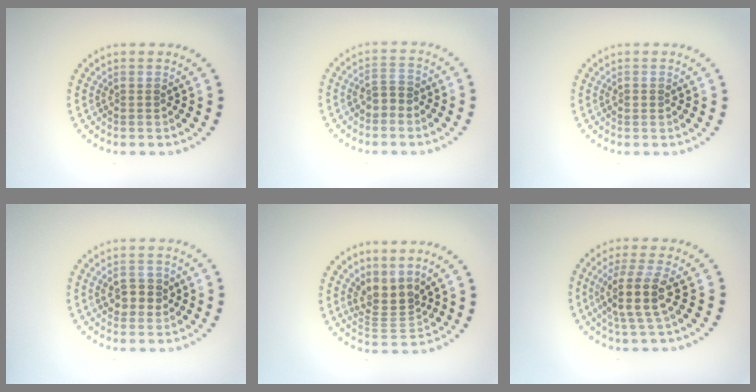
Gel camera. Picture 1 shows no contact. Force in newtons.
{"total": 1.9, "press": 1.8, "slide": 0.7}
{"total": 0.7, "press": 0.7, "slide": 0.2}
{"total": 2.7, "press": 2.6, "slide": 0.5}
{"total": 3.2, "press": 2.4, "slide": 2.2}
{"total": 4.0, "press": 3.2, "slide": 2.3}